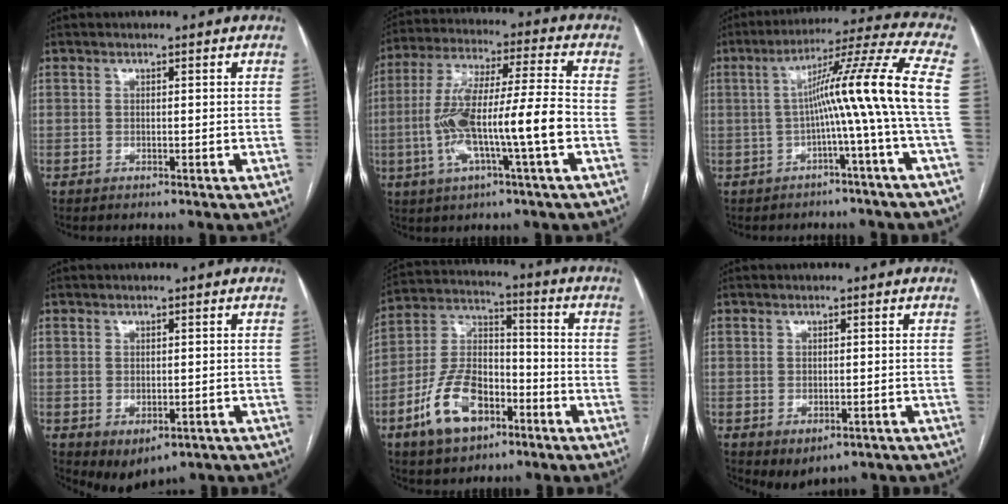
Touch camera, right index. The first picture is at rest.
{"total": 14.7, "force": [-3.4, 0.6, 14.3], "torque": [-0.282, 0.013, -0.063]}
{"total": 12.5, "force": [-1.2, -2.9, 12.1], "torque": [-0.178, 0.024, -0.019]}
{"total": 4.7, "force": [-2.4, 2.9, 2.8], "torque": [-0.035, -0.004, -0.021]}
{"total": 13.1, "force": [-6.5, 7.0, 9.0], "torque": [-0.197, 0.014, -0.113]}
{"total": 3.8, "force": [-2.0, 2.3, 2.2], "torque": [-0.028, -0.004, -0.014]}